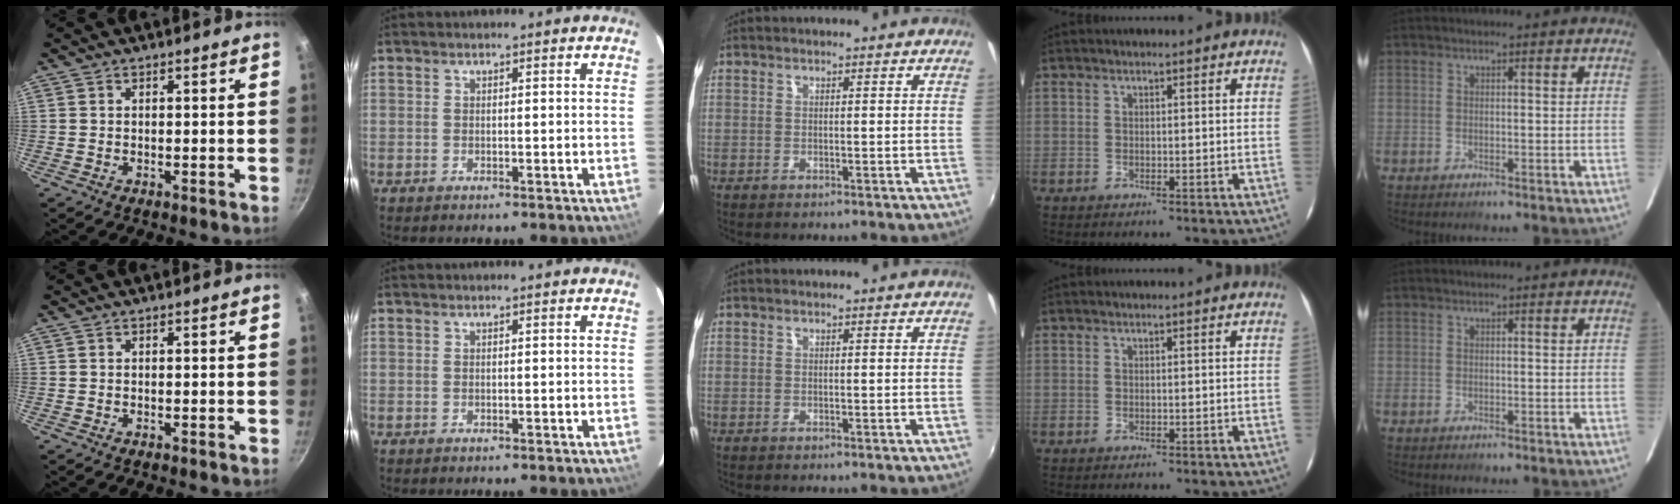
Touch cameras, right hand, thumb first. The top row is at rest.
{}